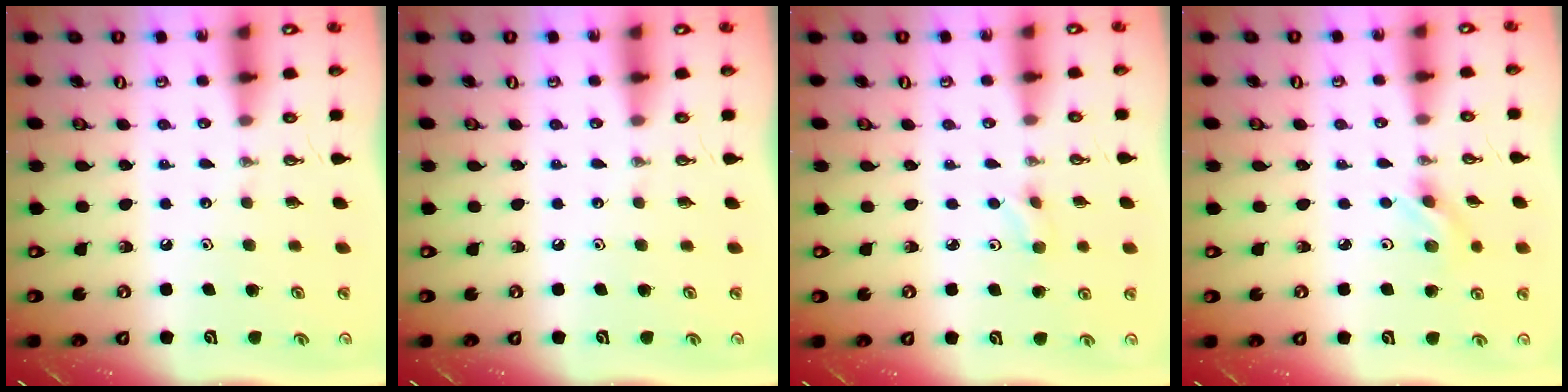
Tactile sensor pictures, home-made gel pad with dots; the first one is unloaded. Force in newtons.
{"total": 0.0}
{"total": 2.5, "press": 2.4, "slide": 0.7}
{"total": 2.6, "press": 2.3, "slide": 1.1}